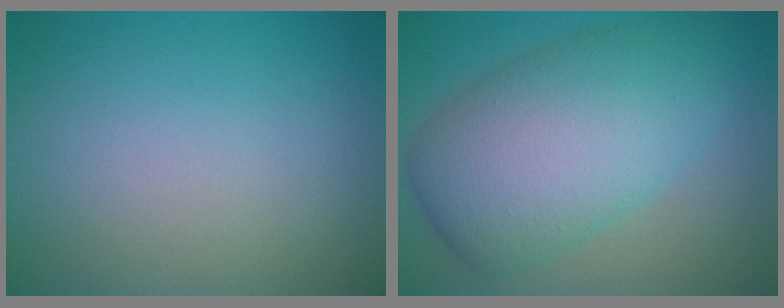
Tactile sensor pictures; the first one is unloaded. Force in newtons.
{"total": 9.6, "press": 9.6, "slide": 0.2}